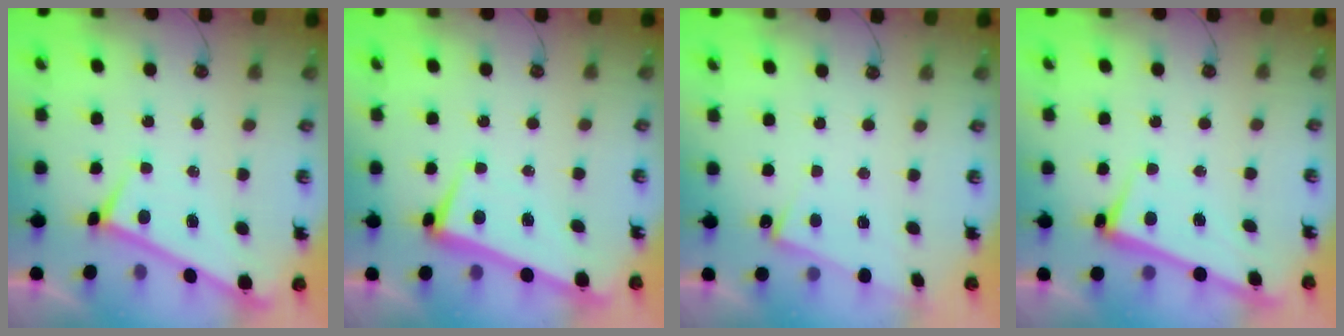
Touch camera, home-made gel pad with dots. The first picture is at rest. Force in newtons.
{"total": 2.0, "press": 1.8, "slide": 0.9}
{"total": 6.5, "press": 6.5, "slide": 0.3}
{"total": 2.7, "press": 2.7, "slide": 0.4}